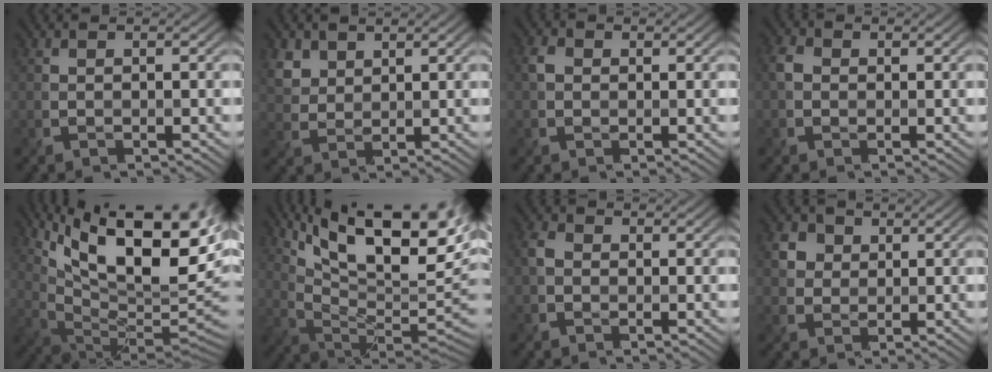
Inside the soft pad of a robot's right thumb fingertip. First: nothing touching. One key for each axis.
{"total": 3.7, "fx": 2.4, "fy": 2.5, "fz": 1.3, "tx": -0.047, "ty": 0.000, "tz": 0.058}
{"total": 2.0, "fx": 0.3, "fy": 1.7, "fz": 1.0, "tx": -0.028, "ty": 0.001, "tz": 0.003}
{"total": 2.5, "fx": 0.0, "fy": 2.1, "fz": 1.3, "tx": -0.036, "ty": 0.000, "tz": -0.004}
{"total": 17.4, "fx": 8.4, "fy": 6.6, "fz": 13.7, "tx": -0.214, "ty": 0.015, "tz": 0.144}
{"total": 17.8, "fx": 8.9, "fy": 6.4, "fz": 14.1, "tx": -0.225, "ty": 0.012, "tz": 0.151}
{"total": 2.6, "fx": -0.4, "fy": 2.1, "fz": 1.4, "tx": -0.034, "ty": -0.001, "tz": -0.014}
{"total": 3.5, "fx": 1.4, "fy": 3.0, "fz": 1.1, "tx": -0.037, "ty": -0.004, "tz": 0.030}